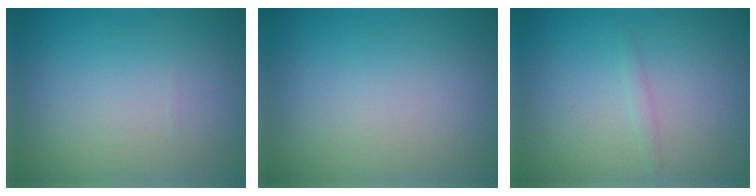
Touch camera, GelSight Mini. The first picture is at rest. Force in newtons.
{"total": 0.0}
{"total": 0.6, "press": 0.6, "slide": 0.0}